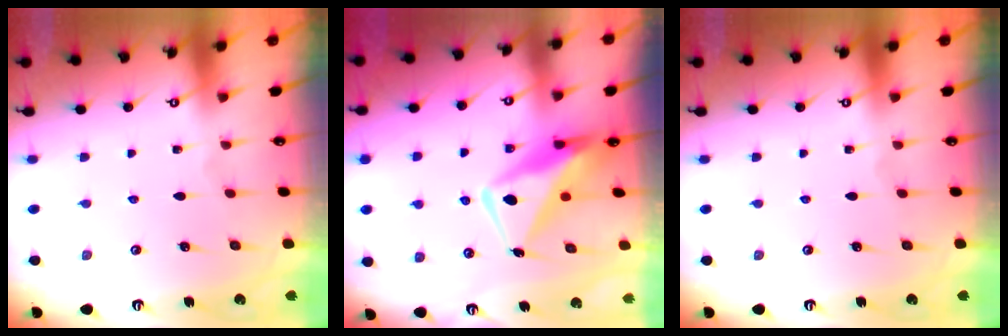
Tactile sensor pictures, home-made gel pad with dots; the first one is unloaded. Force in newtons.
{"total": 12.6, "press": 12.5, "slide": 1.2}
{"total": 0.0}